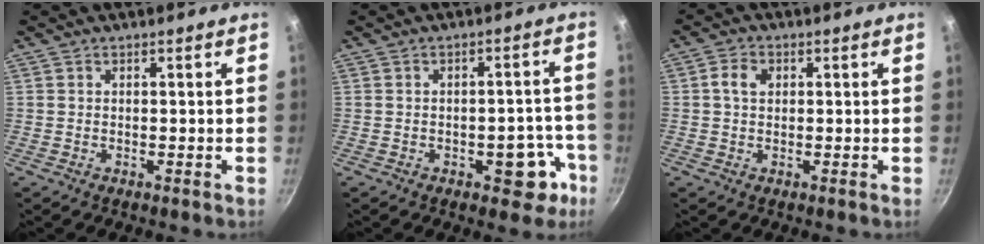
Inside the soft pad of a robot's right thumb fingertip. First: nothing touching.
{"total": 8.0, "force": [-3.5, 4.4, 5.7], "torque": [-0.016, 0.030, -0.039]}
{"total": 3.6, "force": [0.8, 2.6, 2.4], "torque": [-0.039, 0.007, 0.009]}